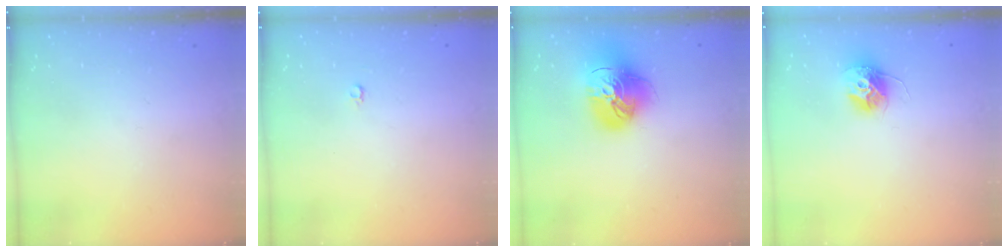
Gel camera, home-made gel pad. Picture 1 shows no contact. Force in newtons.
{"total": 2.2, "press": 2.2, "slide": 0.2}
{"total": 17.6, "press": 17.5, "slide": 1.7}
{"total": 10.9, "press": 10.9, "slide": 0.7}